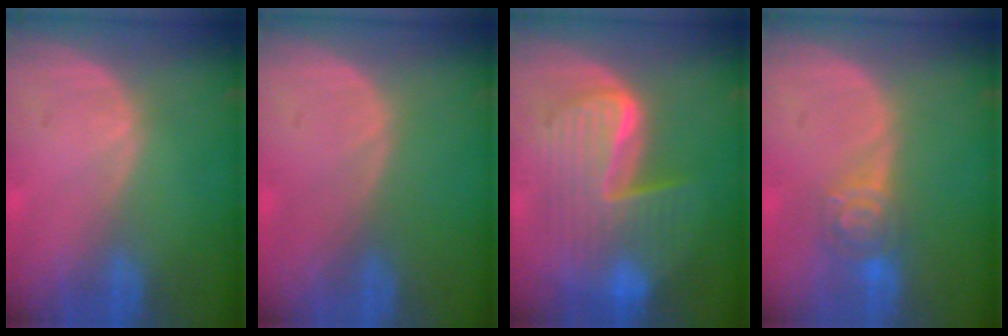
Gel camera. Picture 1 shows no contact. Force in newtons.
{"total": 0.0}
{"total": 10.2, "press": 10.2, "slide": 0.9}
{"total": 4.5, "press": 4.2, "slide": 1.6}